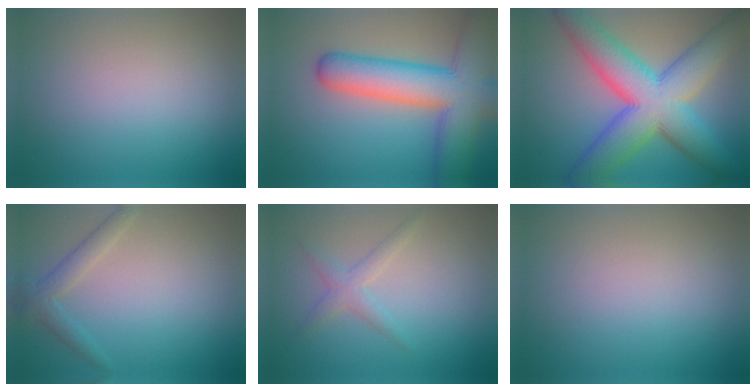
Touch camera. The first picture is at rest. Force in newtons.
{"total": 11.0, "press": 11.0, "slide": 0.6}
{"total": 12.0, "press": 12.0, "slide": 0.5}
{"total": 2.2, "press": 2.2, "slide": 0.1}
{"total": 1.9, "press": 1.9, "slide": 0.1}
{"total": 0.0}